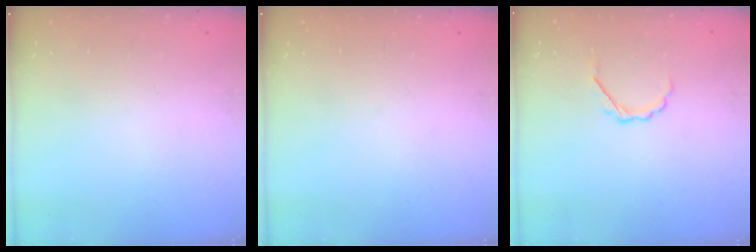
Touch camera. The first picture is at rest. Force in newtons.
{"total": 0.0}
{"total": 2.9, "press": 2.7, "slide": 0.9}